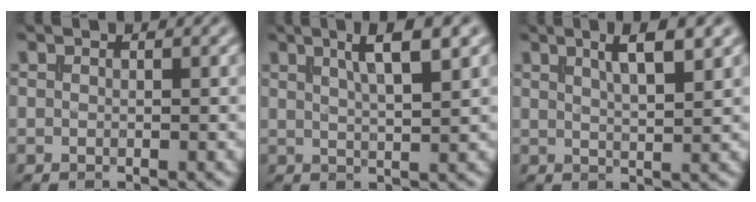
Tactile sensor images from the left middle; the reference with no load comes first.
{"total": 4.7, "force": [2.3, 1.0, 4.0], "torque": [-0.056, 0.008, 0.035]}
{"total": 4.2, "force": [2.2, 1.0, 3.5], "torque": [-0.049, 0.006, 0.033]}